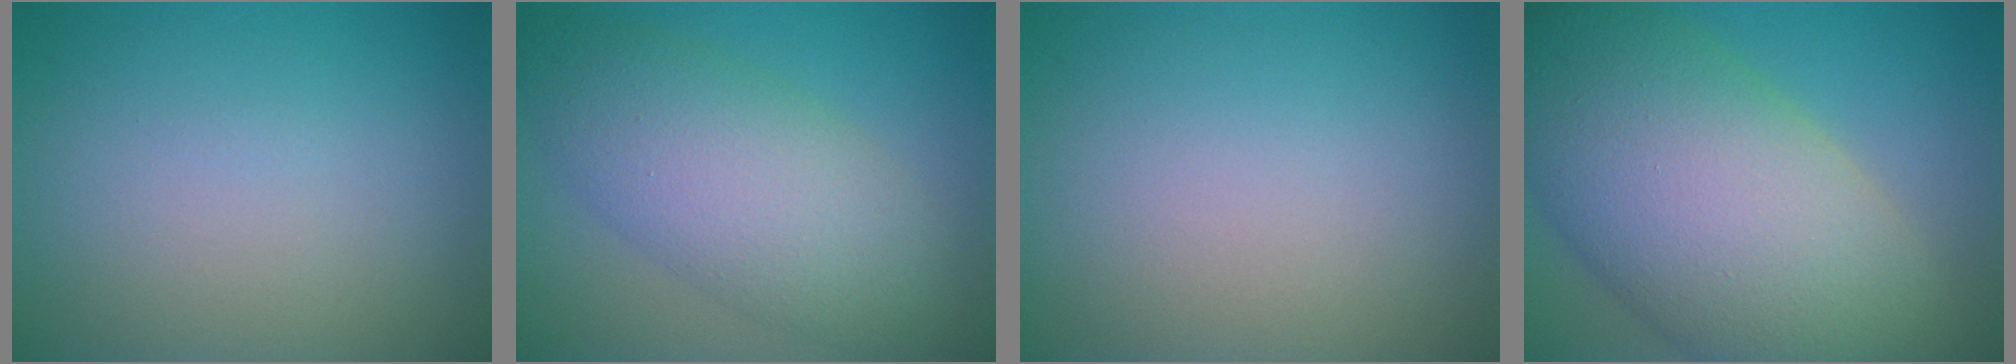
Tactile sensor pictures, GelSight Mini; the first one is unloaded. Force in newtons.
{"total": 7.5, "press": 7.5, "slide": 0.1}
{"total": 0.0}
{"total": 15.9, "press": 15.9, "slide": 0.6}